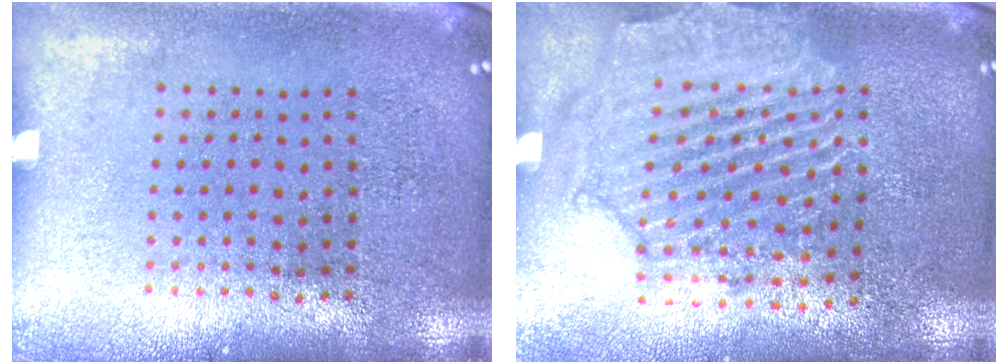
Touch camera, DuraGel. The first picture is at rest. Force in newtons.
{"total": 2.3, "press": 2.1, "slide": 0.7}